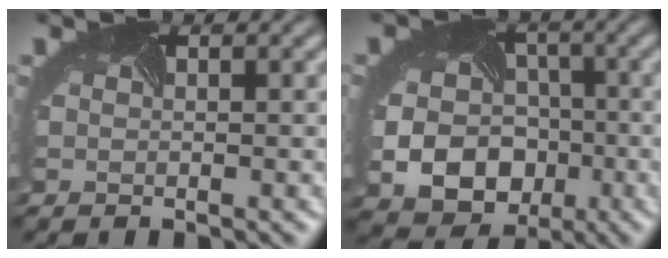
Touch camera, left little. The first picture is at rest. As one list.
[{"total": 11.7, "force": [-3.6, 9.8, 5.4], "torque": [-0.087, -0.044, -0.059]}]